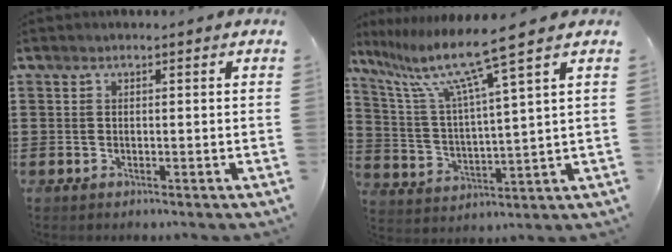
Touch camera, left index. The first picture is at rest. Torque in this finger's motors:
{"motor_torque": [1.02, -0.97, 0.52, 0.21]}